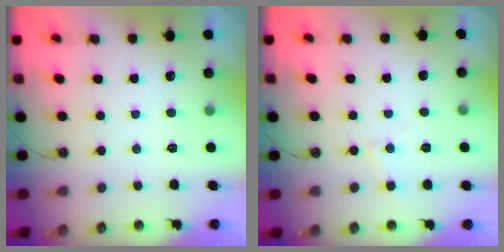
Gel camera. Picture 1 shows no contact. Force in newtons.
{"total": 5.5, "press": 5.4, "slide": 0.8}